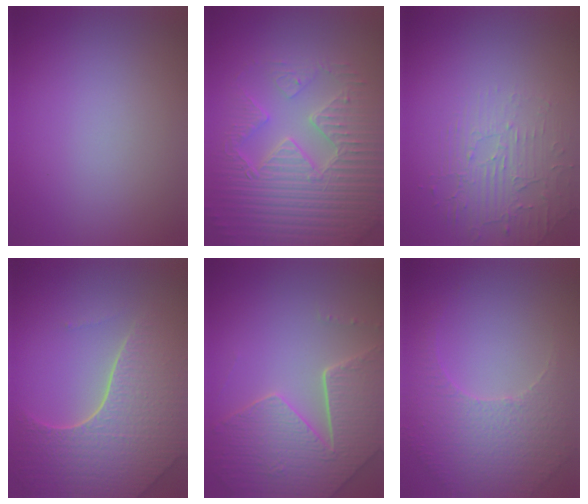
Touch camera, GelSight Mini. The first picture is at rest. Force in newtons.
{"total": 7.2, "press": 5.8, "slide": 4.2}
{"total": 2.1, "press": 1.3, "slide": 1.7}
{"total": 8.4, "press": 5.8, "slide": 6.0}
{"total": 7.5, "press": 5.6, "slide": 5.0}
{"total": 4.1, "press": 3.7, "slide": 1.9}